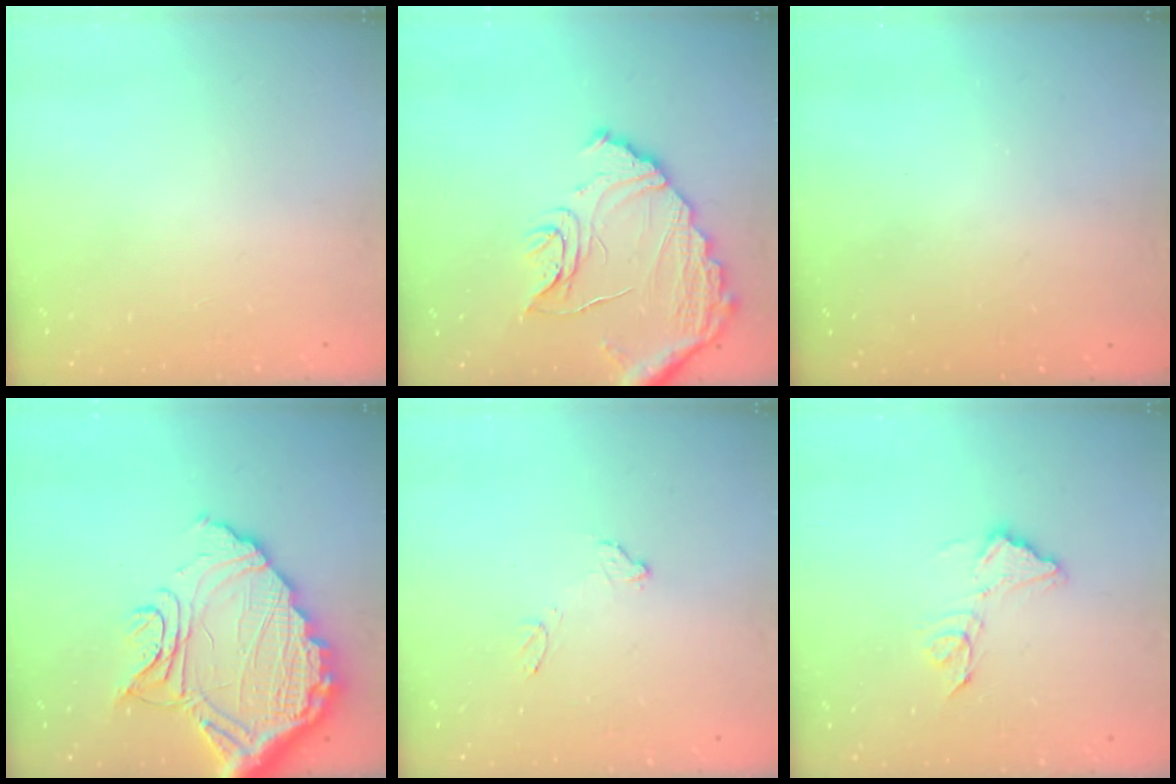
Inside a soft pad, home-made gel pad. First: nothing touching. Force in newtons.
{"total": 15.0, "press": 15.0, "slide": 0.5}
{"total": 3.2, "press": 3.2, "slide": 0.1}
{"total": 20.2, "press": 20.1, "slide": 2.2}
{"total": 8.7, "press": 8.6, "slide": 0.6}
{"total": 9.9, "press": 9.8, "slide": 0.8}